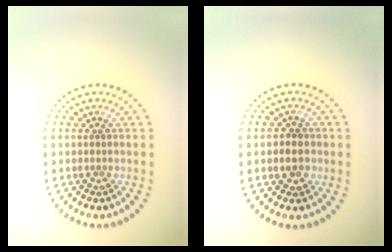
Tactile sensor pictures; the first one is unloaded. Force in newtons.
{"total": 2.1, "press": 2.0, "slide": 0.7}